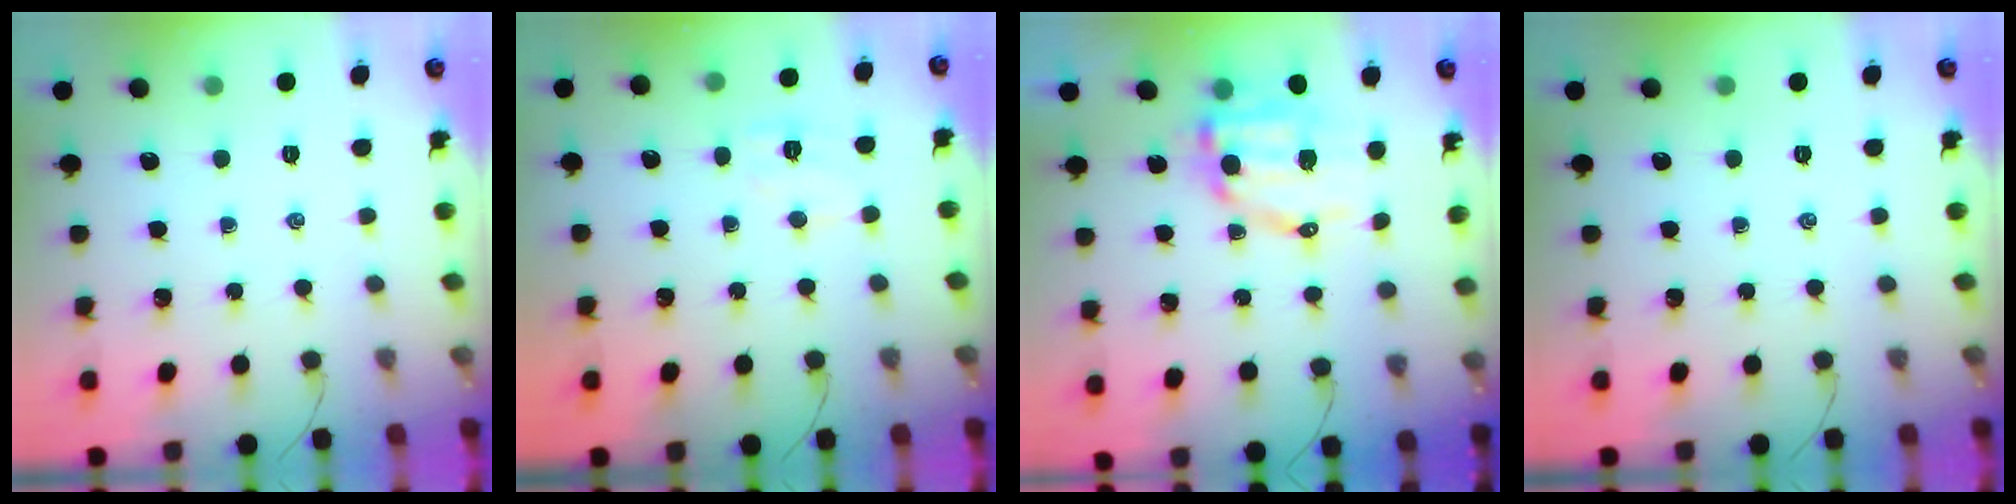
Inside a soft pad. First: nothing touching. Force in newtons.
{"total": 6.7, "press": 6.6, "slide": 1.1}
{"total": 9.9, "press": 9.7, "slide": 2.0}
{"total": 0.0}